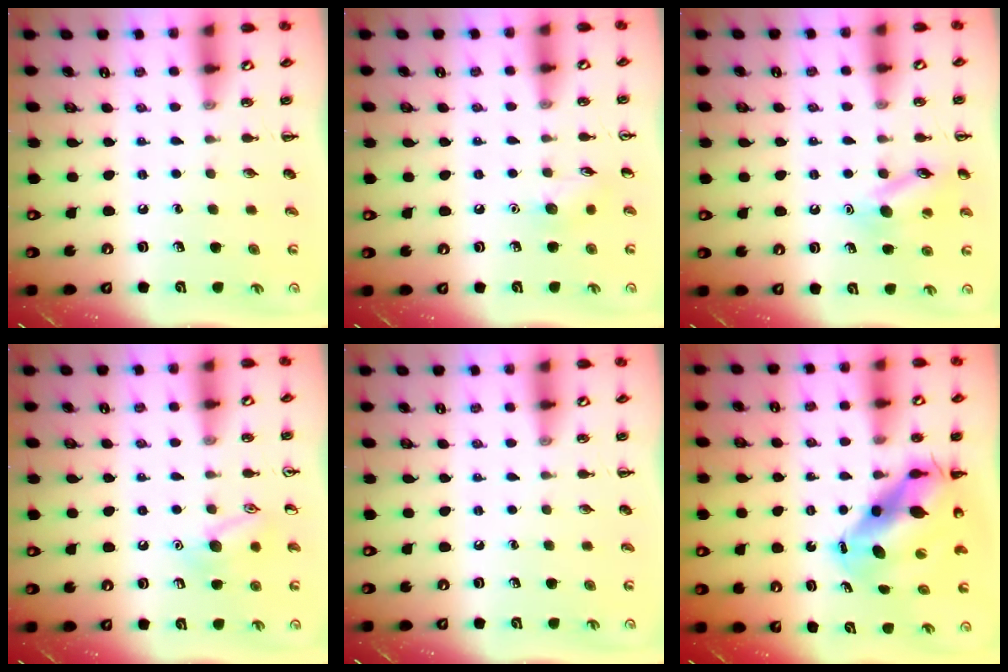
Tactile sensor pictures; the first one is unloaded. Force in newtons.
{"total": 5.7, "press": 5.5, "slide": 1.4}
{"total": 11.8, "press": 11.7, "slide": 1.6}
{"total": 9.9, "press": 9.9, "slide": 0.8}
{"total": 0.0}
{"total": 11.4, "press": 11.0, "slide": 2.8}